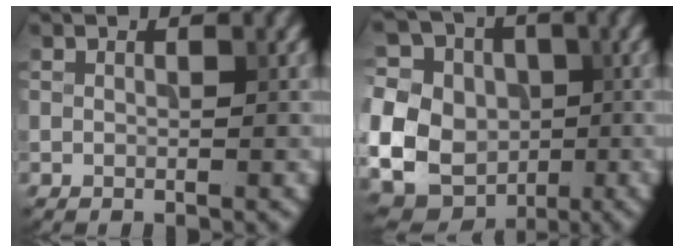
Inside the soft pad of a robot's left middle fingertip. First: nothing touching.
{"total": 18.2, "force": [-1.2, 16.9, 6.8], "torque": [-0.169, 0.006, -0.052]}